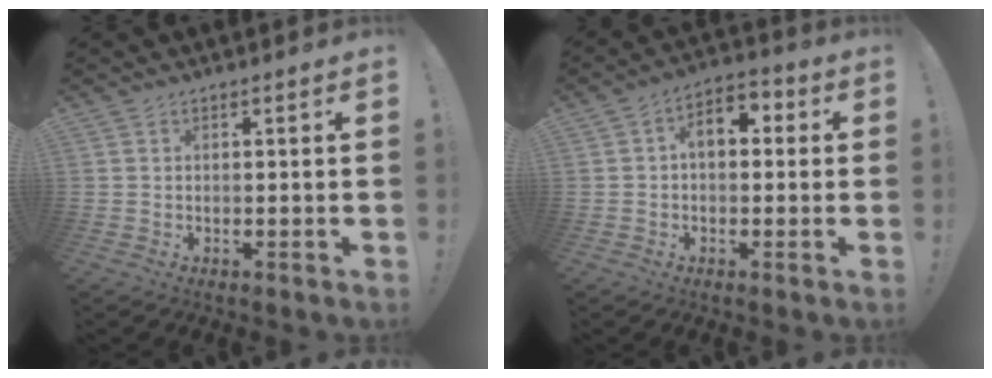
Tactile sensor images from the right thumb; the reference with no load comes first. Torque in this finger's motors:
{"motor_torque": [1.14, 1.59, 0.45, -0.51, 0.00]}